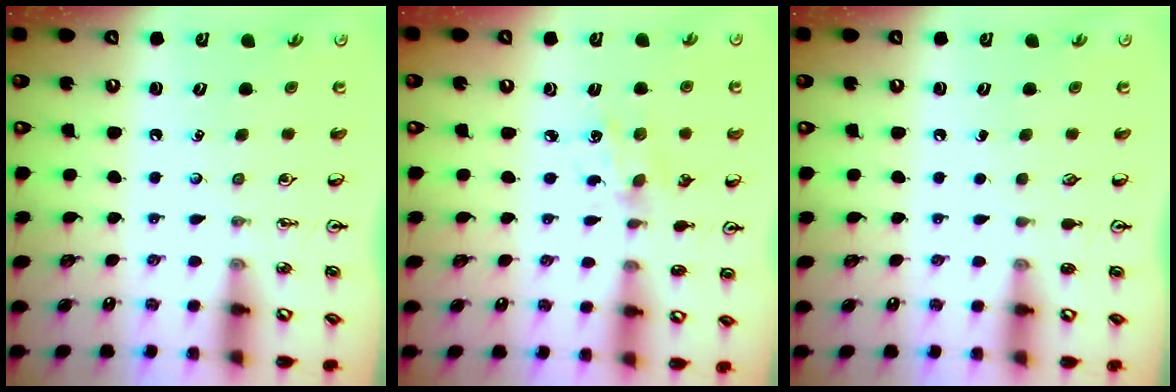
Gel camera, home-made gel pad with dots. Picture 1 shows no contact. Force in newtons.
{"total": 2.9, "press": 2.8, "slide": 0.8}
{"total": 0.0}